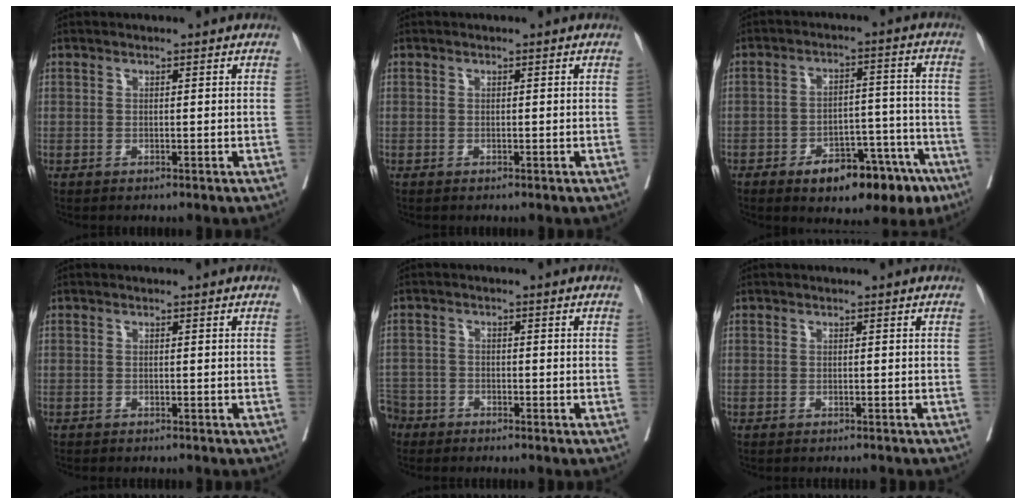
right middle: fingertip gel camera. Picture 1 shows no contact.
{"total": 0.0}
{"total": 13.0, "force": [-8.2, 5.7, 8.2], "torque": [-0.083, 0.028, -0.113]}
{"total": 4.0, "force": [-3.5, 0.9, 1.6], "torque": [-0.022, -0.006, -0.044]}
{"total": 5.0, "force": [-4.4, 2.5, 0.3], "torque": [-0.004, -0.003, -0.089]}
{"total": 4.0, "force": [-3.8, 0.5, 1.1], "torque": [-0.011, -0.007, -0.047]}